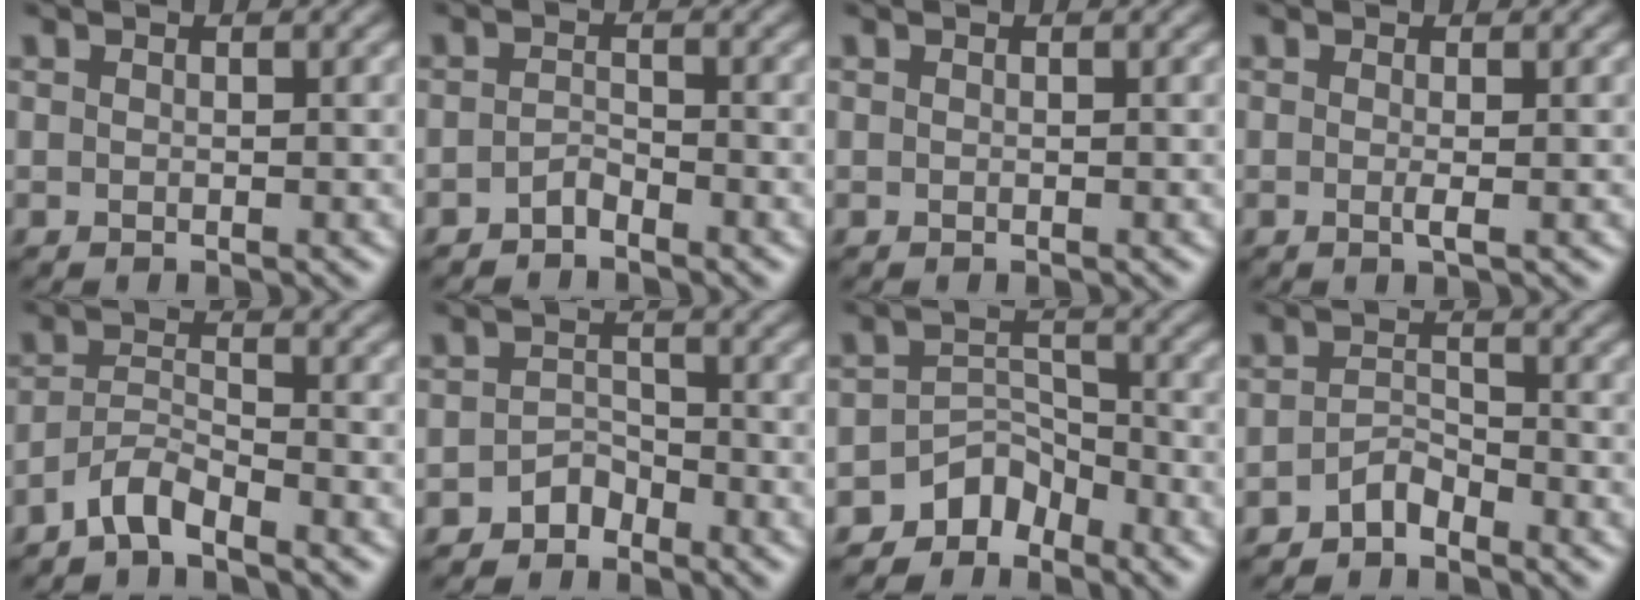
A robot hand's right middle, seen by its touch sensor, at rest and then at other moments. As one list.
[{"total": 1.2, "force": [-1.0, 0.3, 0.5], "torque": [-0.011, 0.005, -0.021]}, {"total": 0.0}, {"total": 1.0, "force": [-0.1, 0.2, 1.0], "torque": [-0.018, -0.004, -0.004]}, {"total": 2.8, "force": [-2.4, 0.5, 1.4], "torque": [-0.026, 0.009, -0.052]}, {"total": 1.9, "force": [-1.5, 1.1, 0.4], "torque": [-0.005, 0.011, -0.028]}, {"total": 3.7, "force": [-3.0, 2.0, 0.7], "torque": [0.001, 0.007, -0.060]}, {"total": 1.9, "force": [-1.6, 0.7, 0.8], "torque": [-0.015, 0.009, -0.034]}]